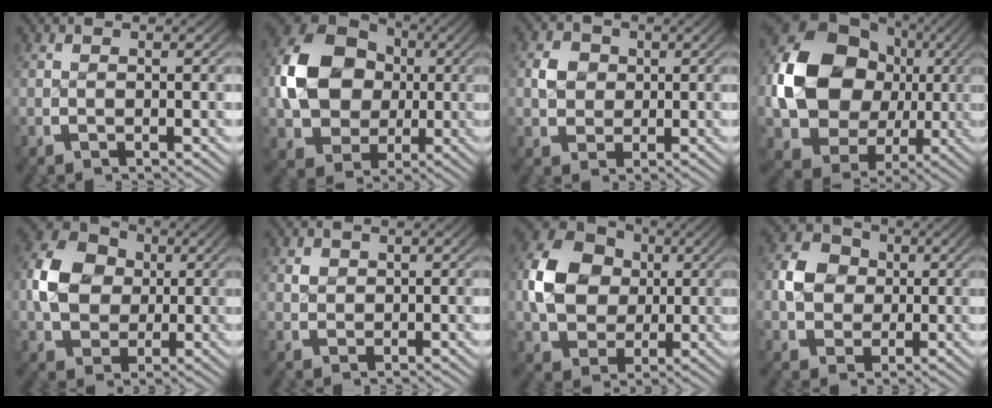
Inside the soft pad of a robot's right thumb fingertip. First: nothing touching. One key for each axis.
{"total": 11.7, "fx": 1.5, "fy": 9.3, "fz": 6.9, "tx": -0.176, "ty": -0.039, "tz": 0.047}
{"total": 2.4, "fx": 0.6, "fy": 2.3, "fz": 0.7, "tx": -0.009, "ty": -0.005, "tz": 0.019}
{"total": 14.1, "fx": 0.6, "fy": 10.9, "fz": 9.0, "tx": -0.211, "ty": -0.050, "tz": 0.036}
{"total": 9.2, "fx": 1.7, "fy": 7.4, "fz": 5.2, "tx": -0.117, "ty": -0.012, "tz": 0.038}
{"total": 0.9, "fx": 0.6, "fy": 0.4, "fz": -0.5, "tx": 0.015, "ty": -0.005, "tz": 0.018}
{"total": 10.3, "fx": 1.7, "fy": 8.3, "fz": 5.9, "tx": -0.148, "ty": -0.025, "tz": 0.046}
{"total": 5.6, "fx": 0.7, "fy": 4.8, "fz": 2.8, "tx": -0.056, "ty": -0.007, "tz": 0.017}